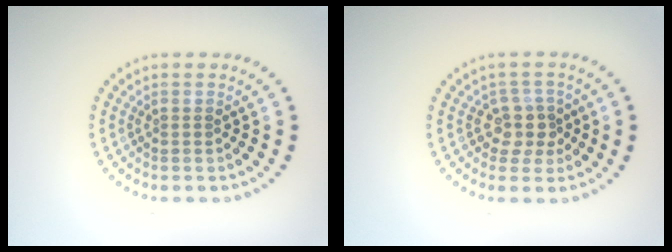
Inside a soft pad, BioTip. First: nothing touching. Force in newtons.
{"total": 2.3, "press": 1.9, "slide": 1.3}